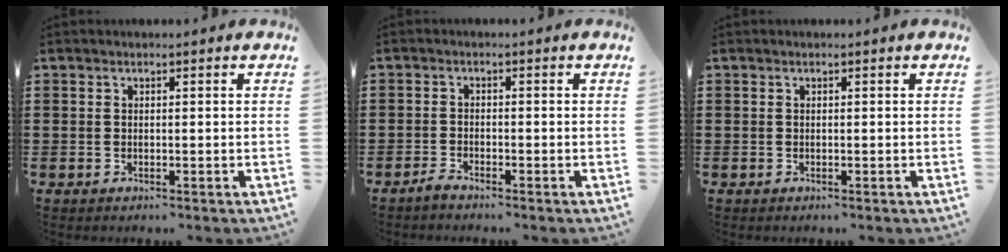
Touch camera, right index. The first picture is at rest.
{"total": 1.6, "force": [-1.5, 0.1, 0.4], "torque": [-0.017, -0.002, -0.032]}
{"total": 0.0}